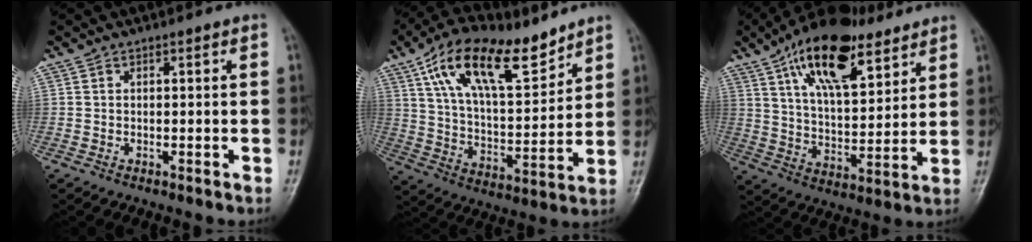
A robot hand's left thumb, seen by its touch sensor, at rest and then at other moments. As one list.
[{"total": 19.4, "force": [11.7, 8.1, 13.1], "torque": [-0.197, -0.043, 0.214]}, {"total": 20.4, "force": [11.8, 8.8, 14.1], "torque": [-0.210, -0.042, 0.204]}]